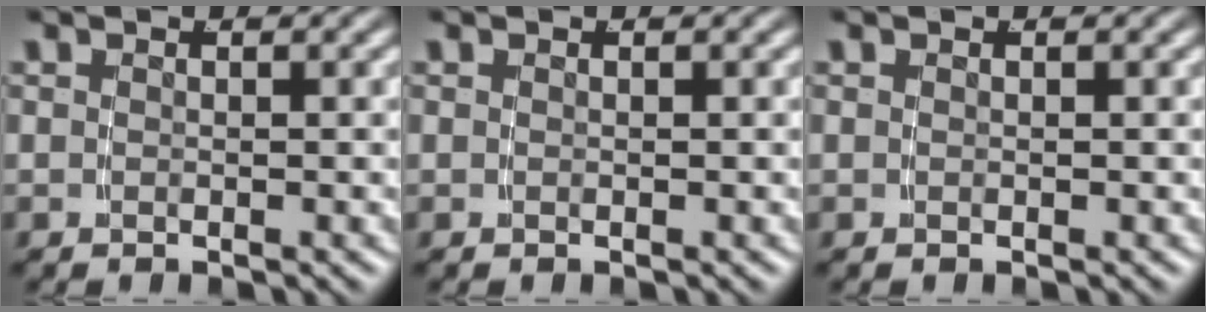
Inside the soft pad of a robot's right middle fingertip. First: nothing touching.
{"total": 0.0}
{"total": 0.0}